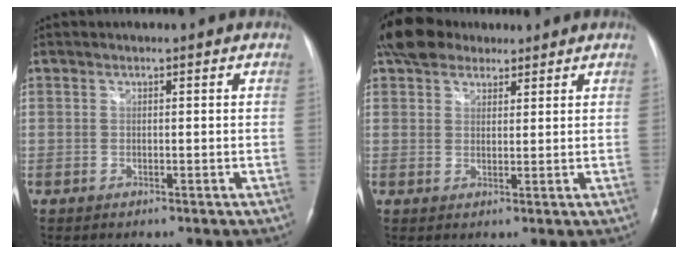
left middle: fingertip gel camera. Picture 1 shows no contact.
{"total": 7.0, "force": [5.5, 3.8, 2.3], "torque": [-0.046, 0.030, 0.101]}